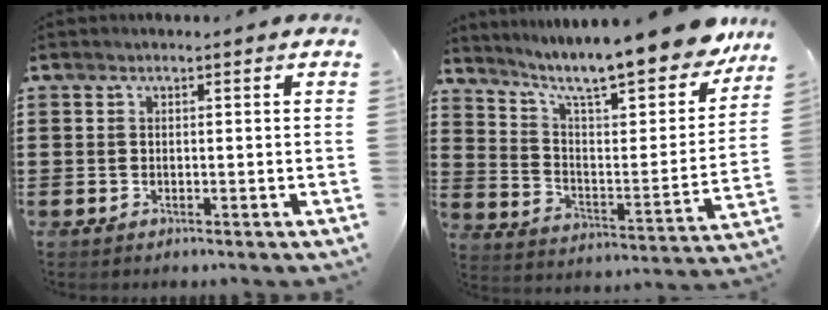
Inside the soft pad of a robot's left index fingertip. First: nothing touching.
{"total": 11.4, "force": [9.8, 1.4, 5.7], "torque": [-0.118, -0.078, 0.159]}